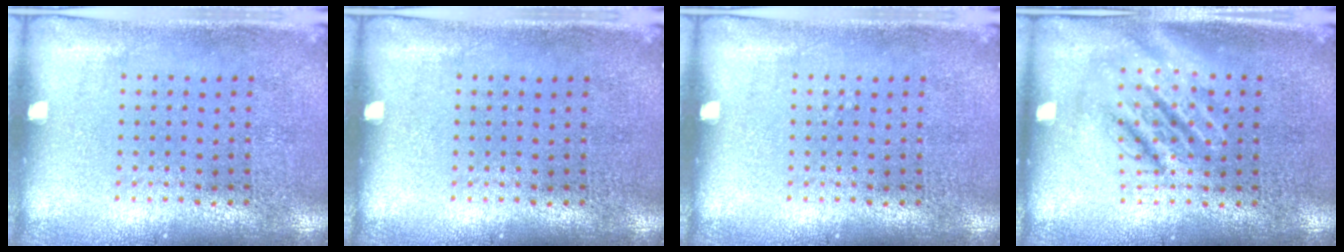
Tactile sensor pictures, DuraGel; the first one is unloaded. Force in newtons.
{"total": 0.0}
{"total": 0.0}
{"total": 2.2, "press": 2.2, "slide": 0.3}